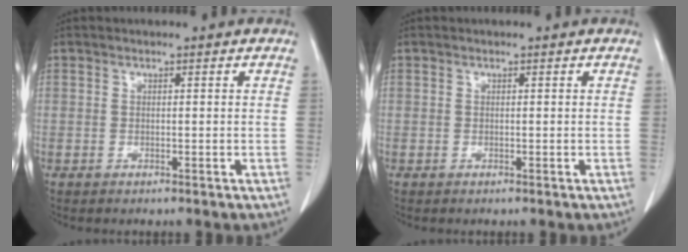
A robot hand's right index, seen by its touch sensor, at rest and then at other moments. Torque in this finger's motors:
{"motor_torque": [0.00, 0.00, 0.02, 0.00]}